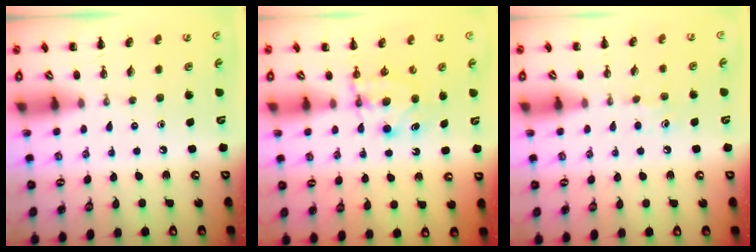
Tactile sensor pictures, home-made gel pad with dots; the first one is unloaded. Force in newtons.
{"total": 6.3, "press": 6.1, "slide": 1.3}
{"total": 5.1, "press": 4.9, "slide": 1.5}